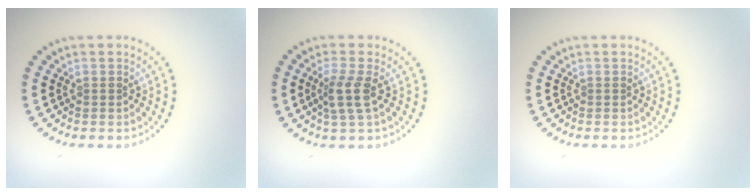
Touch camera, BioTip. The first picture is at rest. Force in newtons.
{"total": 2.4, "press": 2.0, "slide": 1.4}
{"total": 0.0}